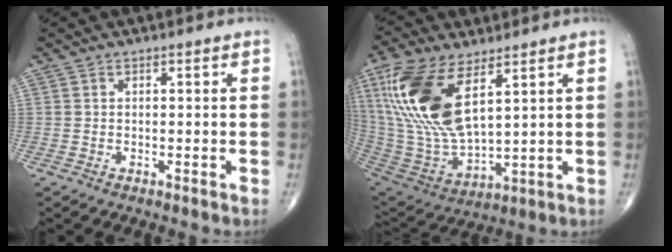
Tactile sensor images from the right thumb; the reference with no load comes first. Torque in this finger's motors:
{"motor_torque": [0.57, 3.83, 2.01, 0.75, 0.73]}